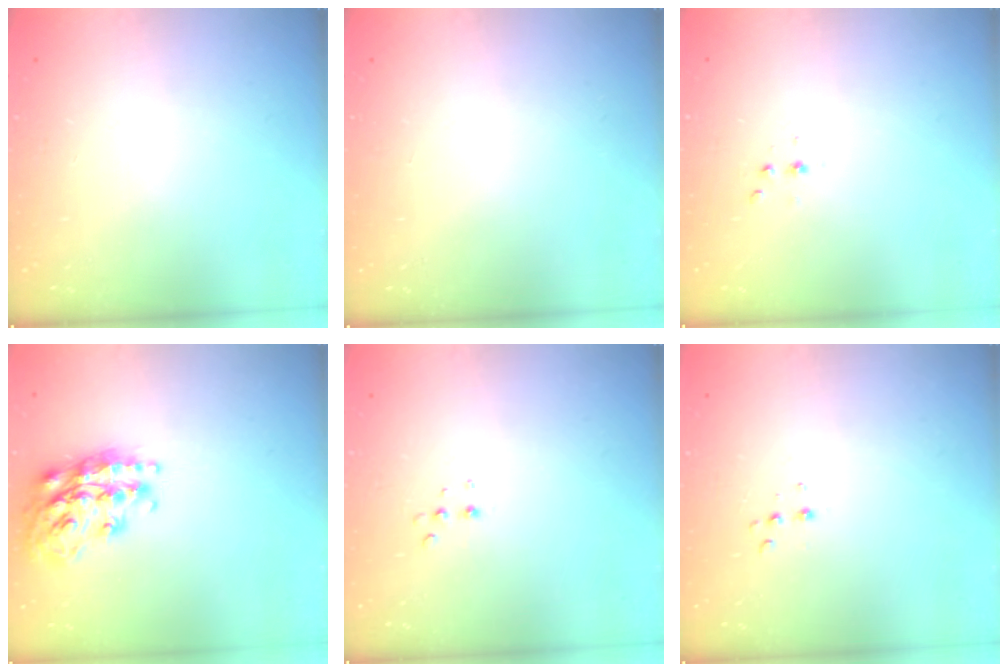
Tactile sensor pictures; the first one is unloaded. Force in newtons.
{"total": 0.0}
{"total": 2.3, "press": 2.3, "slide": 0.3}
{"total": 19.4, "press": 19.4, "slide": 1.4}
{"total": 4.2, "press": 4.1, "slide": 0.9}
{"total": 4.7, "press": 4.6, "slide": 0.8}